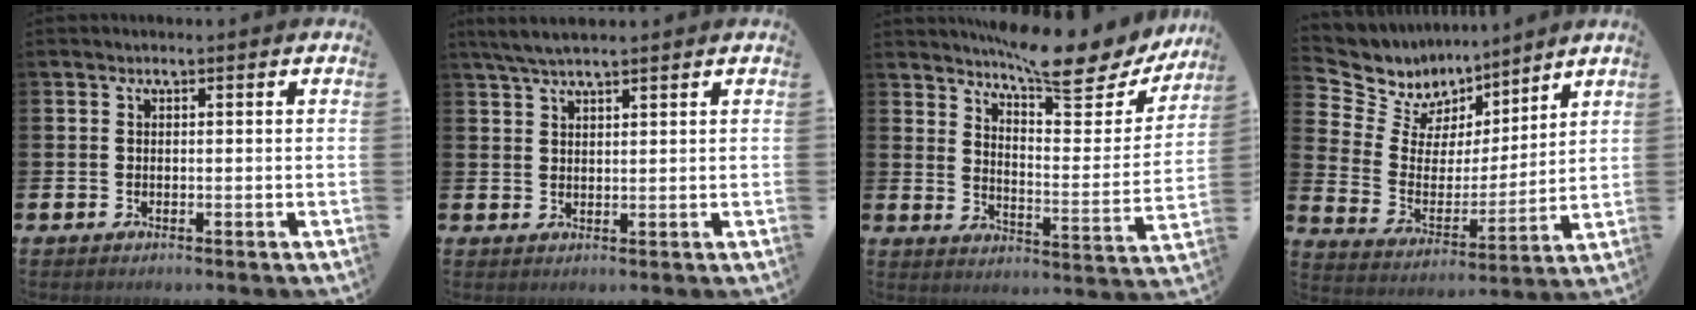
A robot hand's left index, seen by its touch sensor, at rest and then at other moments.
{"total": 3.9, "force": [3.3, 0.6, 1.9], "torque": [-0.051, 0.000, 0.062]}
{"total": 10.1, "force": [9.0, 1.5, 4.5], "torque": [-0.084, -0.056, 0.155]}
{"total": 8.1, "force": [7.1, 3.9, 0.0], "torque": [-0.057, -0.057, 0.131]}